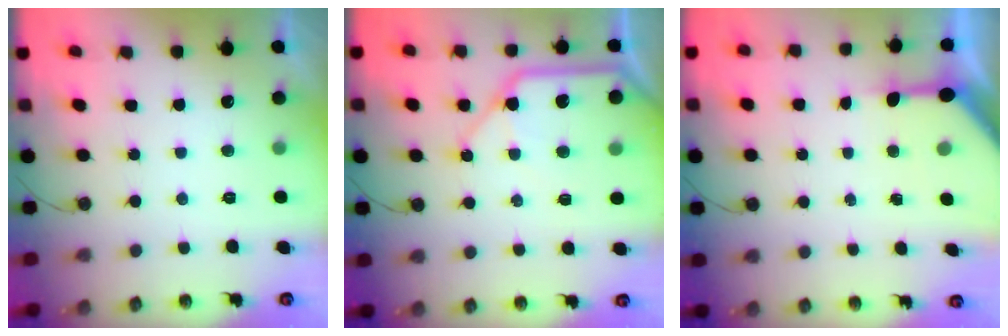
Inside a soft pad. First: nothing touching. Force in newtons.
{"total": 13.3, "press": 13.2, "slide": 1.6}
{"total": 6.6, "press": 6.6, "slide": 0.6}